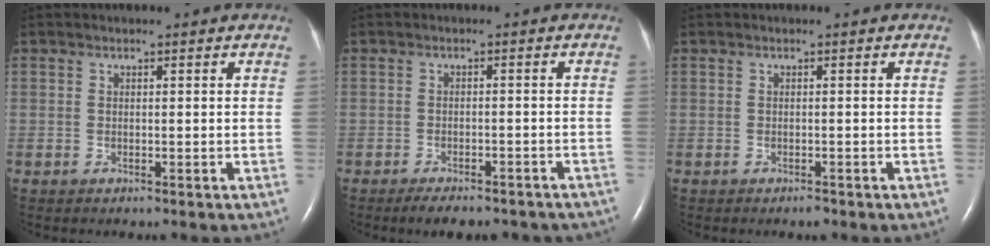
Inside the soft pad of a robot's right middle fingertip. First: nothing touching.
{"total": 9.7, "force": [-8.3, 2.9, 4.1], "torque": [-0.052, 0.002, -0.097]}
{"total": 0.7, "force": [-0.6, 0.2, 0.4], "torque": [-0.009, -0.002, -0.006]}